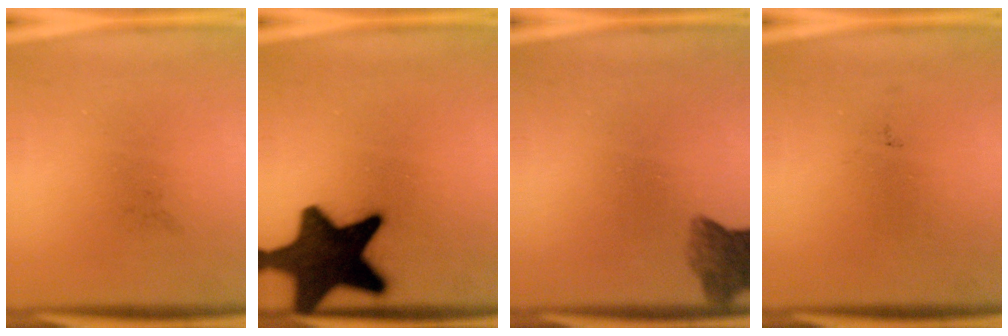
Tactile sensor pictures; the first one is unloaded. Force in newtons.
{"total": 18.0}
{"total": 6.4}
{"total": 0.0}